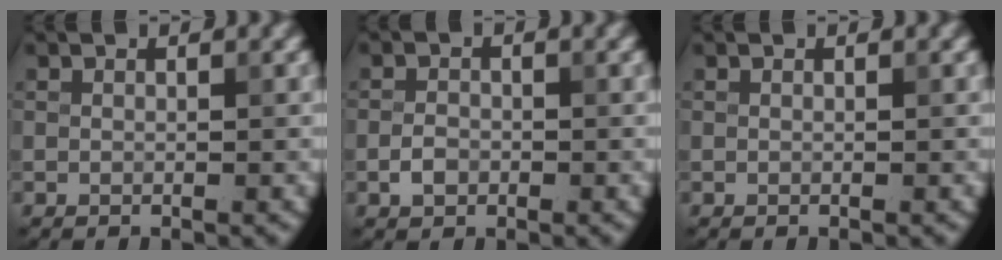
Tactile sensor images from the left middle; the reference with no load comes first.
{"total": 1.6, "force": [-0.6, 1.2, 0.9], "torque": [-0.016, 0.002, -0.015]}
{"total": 0.0}